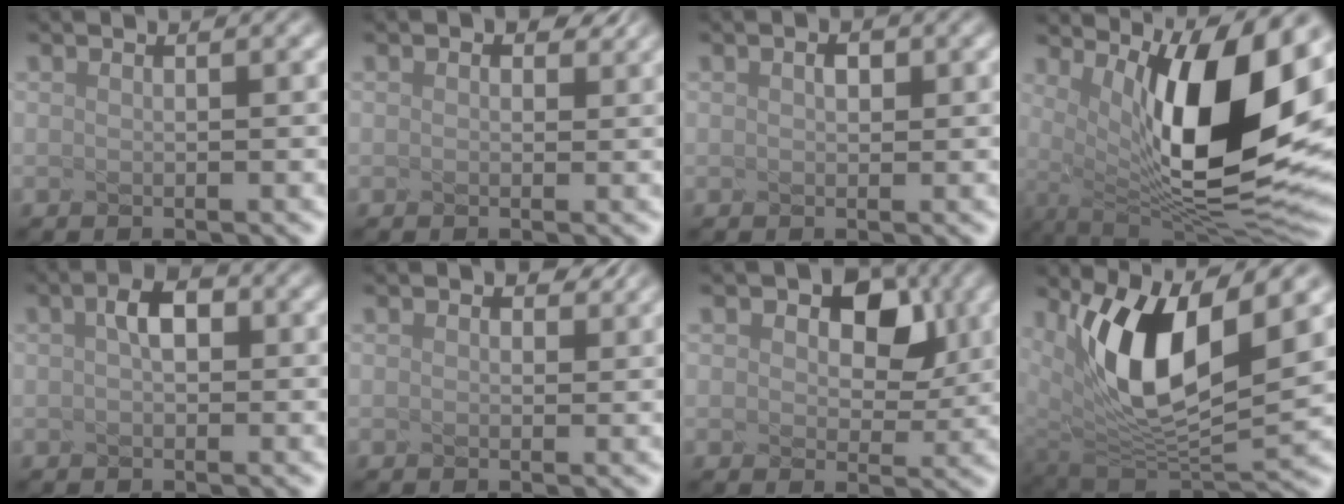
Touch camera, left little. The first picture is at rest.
{"total": 0.6, "force": [0.6, 0.0, 0.2], "torque": [-0.017, -0.010, 0.023]}
{"total": 1.6, "force": [-1.1, -0.8, -0.7], "torque": [-0.018, -0.010, 0.022]}
{"total": 11.9, "force": [2.4, 3.2, 11.2], "torque": [-0.207, -0.030, 0.096]}
{"total": 1.2, "force": [-1.0, -0.2, 0.5], "torque": [-0.042, -0.005, 0.022]}
{"total": 0.8, "force": [0.8, 0.0, 0.2], "torque": [-0.015, -0.005, 0.024]}
{"total": 2.5, "force": [0.4, 1.7, 1.8], "torque": [-0.058, -0.017, 0.042]}
{"total": 7.5, "force": [1.7, 3.1, 6.6], "torque": [-0.154, -0.034, 0.081]}